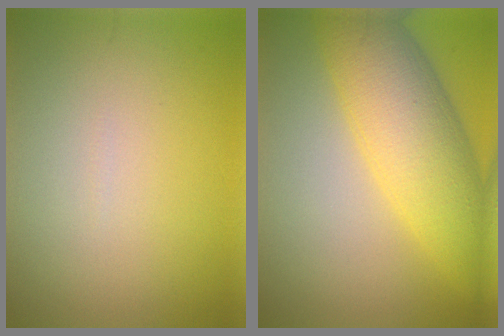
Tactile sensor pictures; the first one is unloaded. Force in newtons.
{"total": 9.1, "press": 9.1, "slide": 0.1}